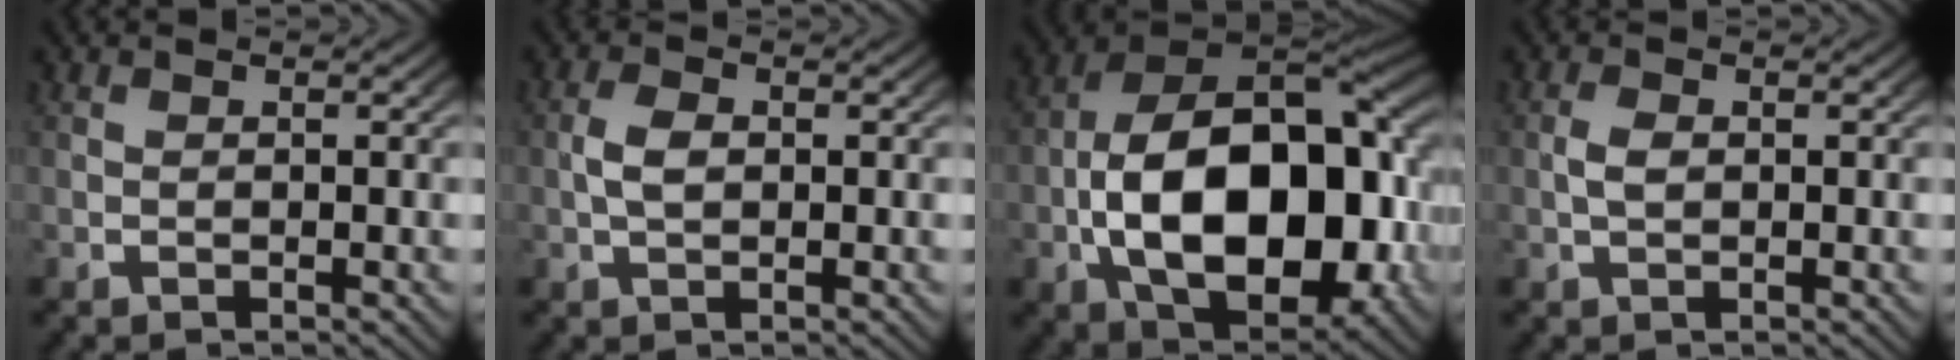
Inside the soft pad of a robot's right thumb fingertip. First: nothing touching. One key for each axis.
{"total": 2.2, "fx": 0.1, "fy": 1.4, "fz": 1.7, "tx": -0.038, "ty": -0.003, "tz": 0.004}
{"total": 22.2, "fx": -2.2, "fy": 14.1, "fz": 17.1, "tx": -0.324, "ty": -0.064, "tz": -0.006}
{"total": 1.3, "fx": 0.1, "fy": 0.8, "fz": 1.0, "tx": -0.025, "ty": -0.003, "tz": 0.004}